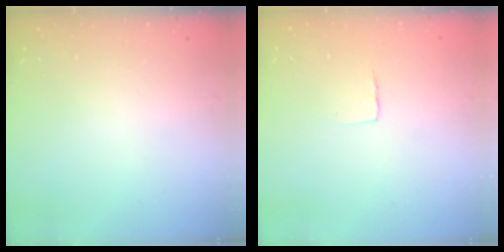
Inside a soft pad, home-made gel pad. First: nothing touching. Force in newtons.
{"total": 4.0, "press": 4.0, "slide": 0.2}